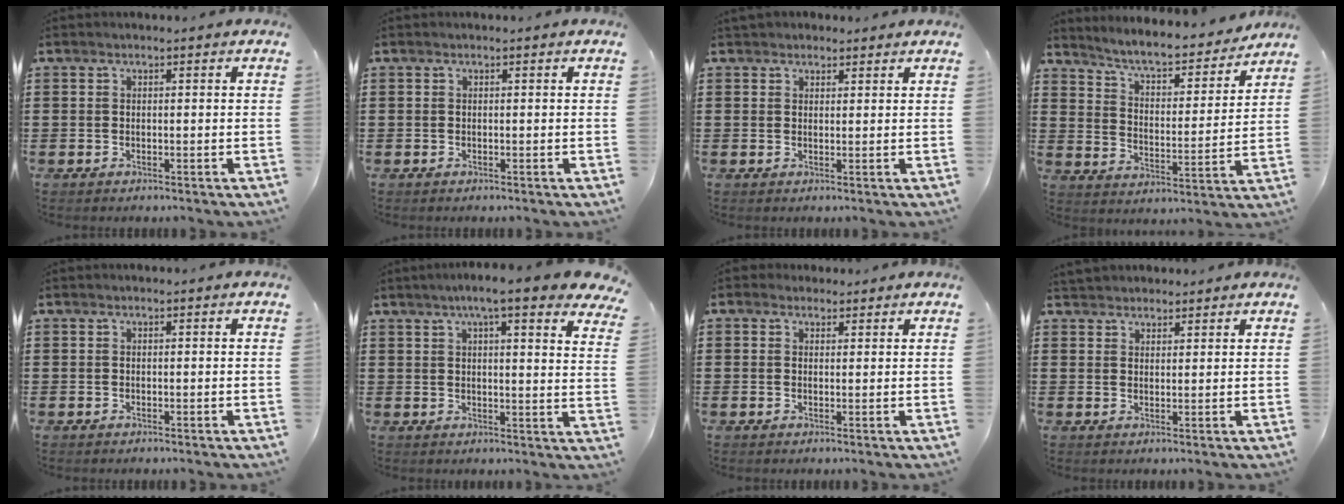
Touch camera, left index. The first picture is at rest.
{"total": 0.0}
{"total": 1.9, "force": [1.6, 1.1, 0.0], "torque": [-0.004, 0.007, 0.031]}
{"total": 6.1, "force": [5.7, 0.3, 2.3], "torque": [-0.069, -0.041, 0.093]}
{"total": 0.0}
{"total": 6.7, "force": [5.1, 0.3, 4.3], "torque": [-0.084, -0.014, 0.084]}
{"total": 1.6, "force": [1.1, 1.1, 0.1], "torque": [-0.008, 0.007, 0.021]}
{"total": 2.4, "force": [2.1, 1.0, -0.3], "torque": [-0.002, 0.003, 0.041]}